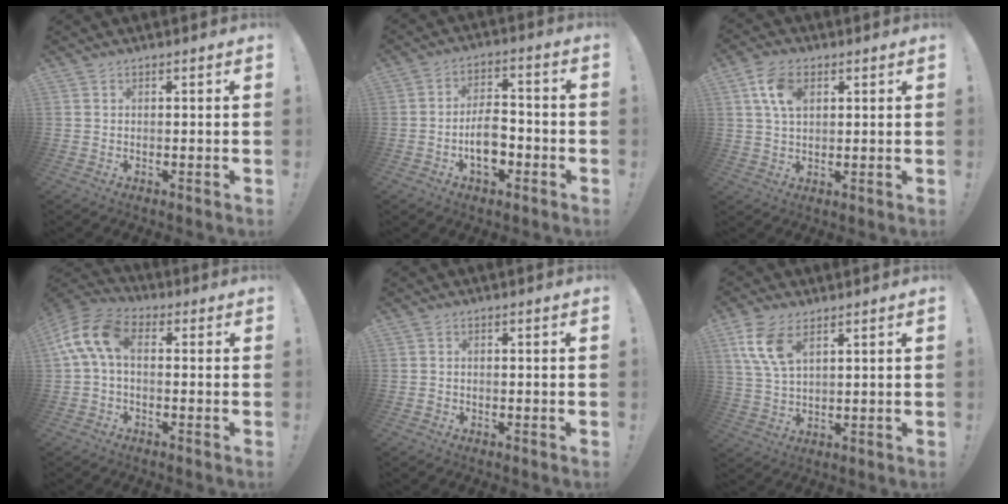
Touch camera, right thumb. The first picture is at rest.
{"total": 9.4, "force": [-3.3, 5.5, 6.9], "torque": [-0.110, 0.013, -0.059]}
{"total": 8.4, "force": [2.8, 5.2, 5.9], "torque": [-0.111, 0.005, 0.053]}
{"total": 11.6, "force": [1.8, 6.2, 9.6], "torque": [-0.195, 0.006, 0.038]}
{"total": 0.8, "force": [-0.6, 0.6, 0.2], "torque": [-0.001, 0.002, -0.010]}
{"total": 9.9, "force": [4.9, 5.2, 6.8], "torque": [-0.136, -0.014, 0.092]}